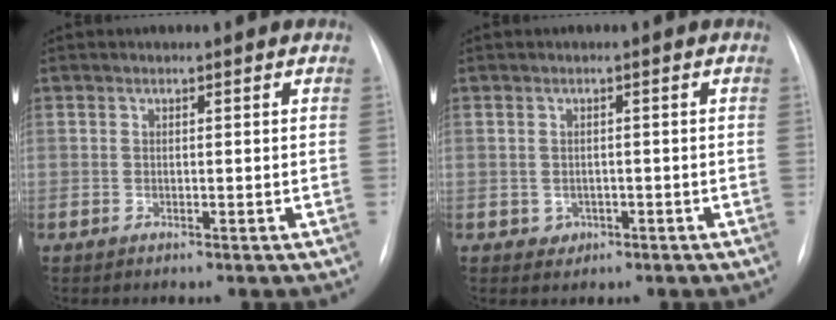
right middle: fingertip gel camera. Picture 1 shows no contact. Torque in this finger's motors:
{"motor_torque": [0.15, -0.15, 0.03, 0.00]}